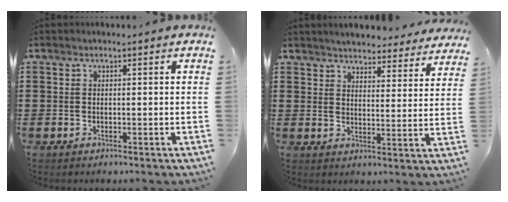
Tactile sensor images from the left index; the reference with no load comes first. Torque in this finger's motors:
{"motor_torque": [2.14, 0.00, 0.48, 0.10]}